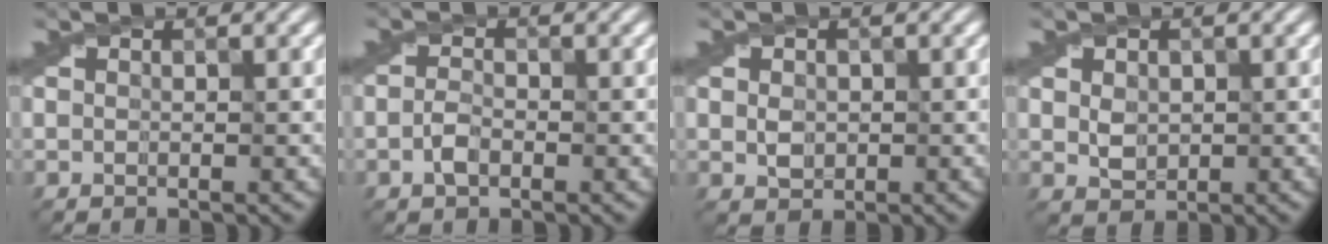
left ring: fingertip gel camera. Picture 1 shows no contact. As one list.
[{"total": 1.5, "force": [-0.7, 0.8, 1.0], "torque": [-0.021, 0.003, -0.017]}, {"total": 1.6, "force": [0.0, 1.4, 0.8], "torque": [-0.016, -0.002, -0.001]}, {"total": 1.9, "force": [0.2, 1.6, 1.0], "torque": [-0.019, -0.001, 0.006]}]